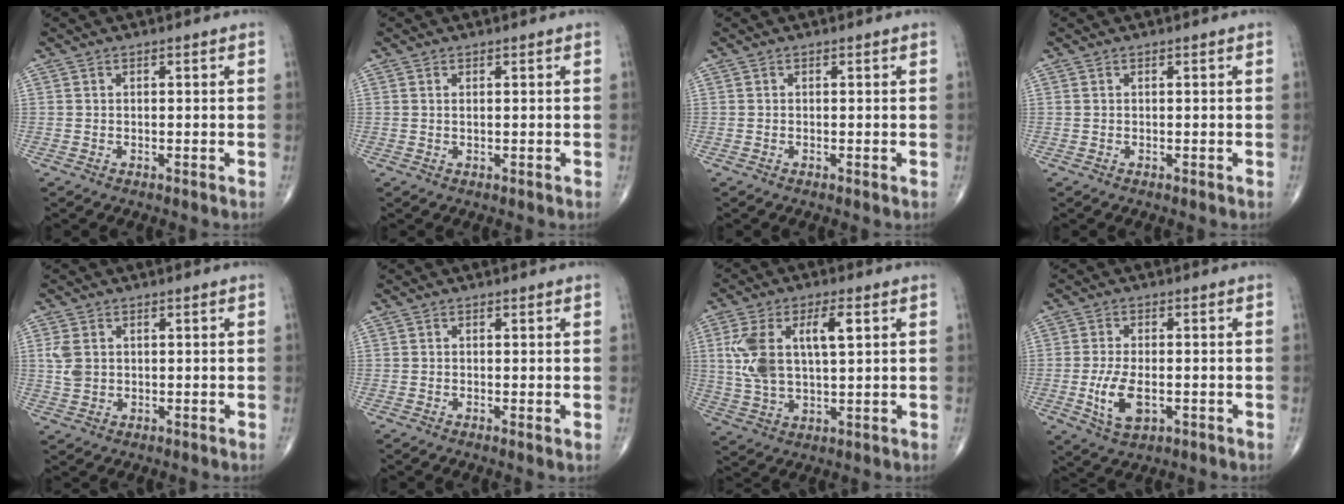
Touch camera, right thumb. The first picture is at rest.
{"total": 0.6, "force": [0.2, 0.1, 0.5], "torque": [-0.014, 0.000, 0.005]}
{"total": 0.0}
{"total": 0.0}
{"total": 4.0, "force": [0.7, 2.9, 2.5], "torque": [-0.053, -0.001, 0.019]}
{"total": 0.9, "force": [0.0, 0.1, 0.9], "torque": [-0.018, -0.004, -0.002]}
{"total": 13.3, "force": [3.3, 6.0, 11.4], "torque": [-0.233, 0.008, 0.068]}
{"total": 7.4, "force": [-1.6, 3.8, 6.1], "torque": [-0.120, -0.003, -0.023]}